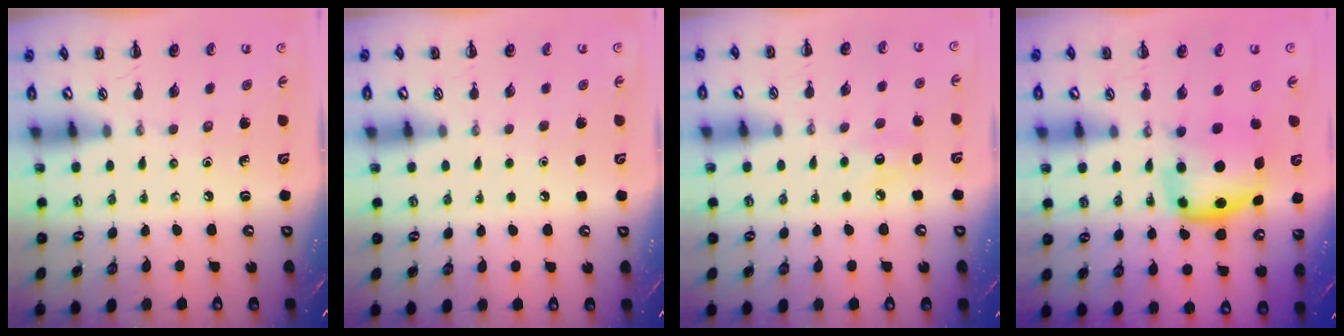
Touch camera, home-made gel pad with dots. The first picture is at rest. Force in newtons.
{"total": 1.7, "press": 1.7, "slide": 0.1}
{"total": 6.8, "press": 6.7, "slide": 1.4}
{"total": 7.1, "press": 7.0, "slide": 1.1}